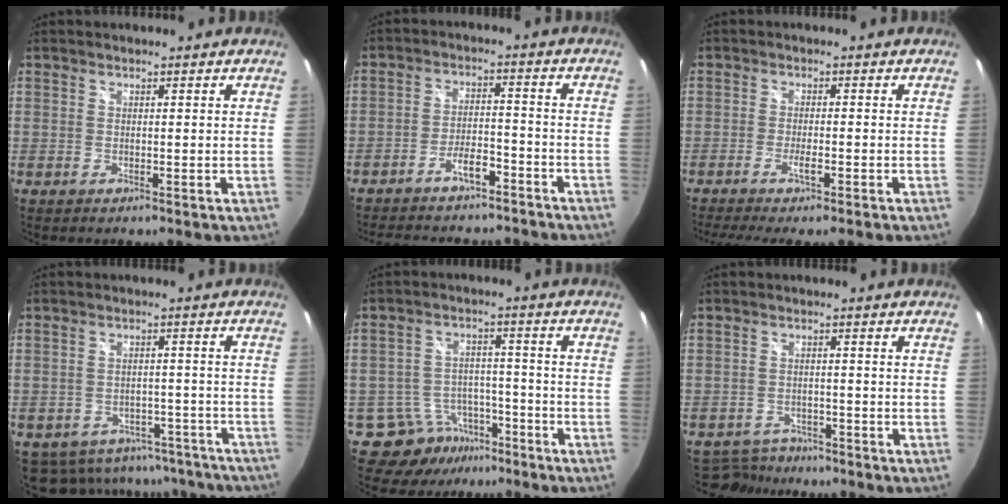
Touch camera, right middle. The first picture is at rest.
{"total": 12.7, "force": [-10.8, 4.0, 5.4], "torque": [-0.117, 0.015, -0.155]}
{"total": 5.7, "force": [-4.5, -0.6, 3.5], "torque": [-0.080, -0.019, -0.079]}
{"total": 14.4, "force": [-11.6, 7.6, 4.1], "torque": [-0.088, 0.011, -0.131]}
{"total": 8.8, "force": [-6.5, 5.7, 1.6], "torque": [-0.035, 0.020, -0.088]}
{"total": 4.7, "force": [-4.1, 2.4, -0.1], "torque": [-0.011, 0.008, -0.068]}